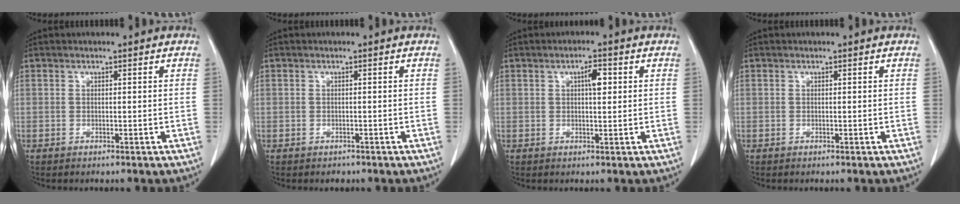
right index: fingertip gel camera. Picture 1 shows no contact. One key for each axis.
{"total": 1.2, "fx": -0.7, "fy": 1.0, "fz": 0.0, "tx": -0.009, "ty": 0.002, "tz": -0.012}
{"total": 2.7, "fx": 0.8, "fy": 0.8, "fz": 2.5, "tx": -0.042, "ty": 0.003, "tz": 0.012}
{"total": 0.0}